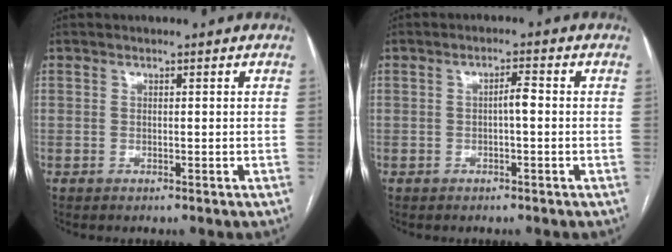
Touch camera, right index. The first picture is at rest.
{"total": 2.0, "force": [-0.2, 0.3, 2.0], "torque": [-0.032, 0.005, -0.004]}